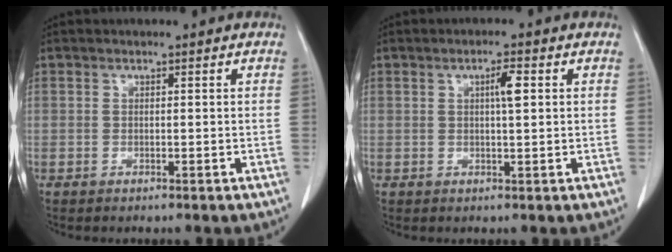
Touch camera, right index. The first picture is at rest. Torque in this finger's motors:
{"motor_torque": [0.06, 0.03, 0.07, 0.03]}